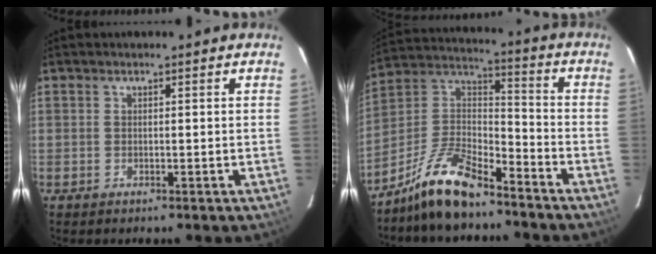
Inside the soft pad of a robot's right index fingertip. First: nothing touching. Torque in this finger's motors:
{"motor_torque": [1.05, -1.09, 0.33, 0.11]}